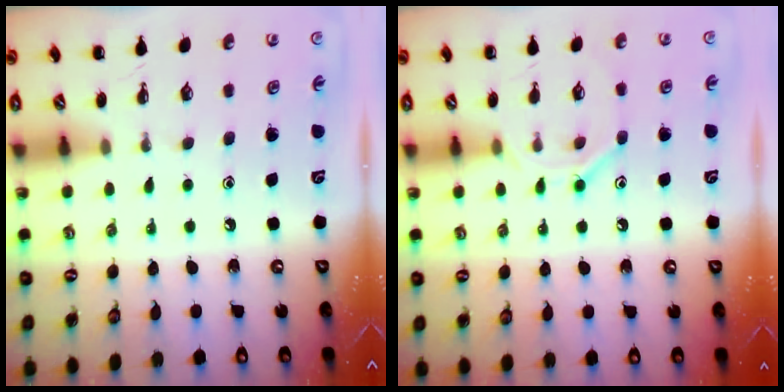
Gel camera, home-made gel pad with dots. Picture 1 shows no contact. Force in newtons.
{"total": 9.6, "press": 9.6, "slide": 0.5}